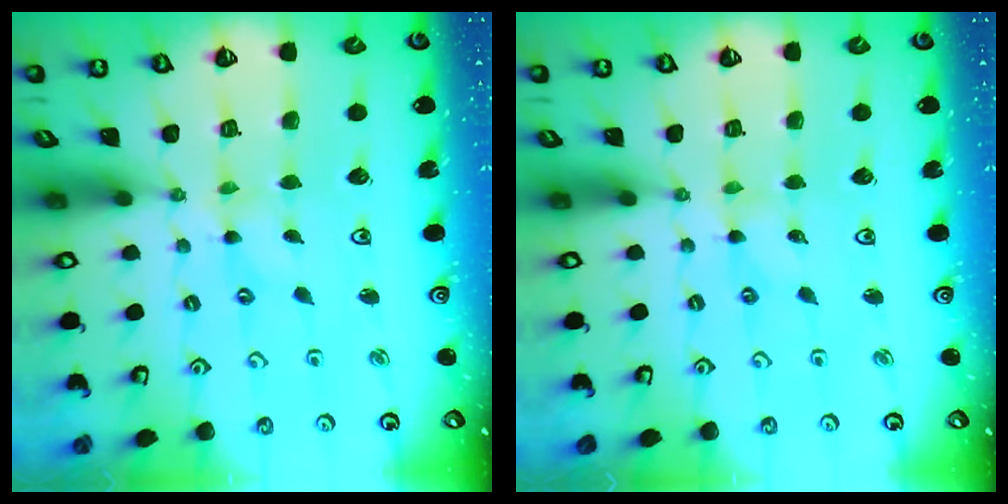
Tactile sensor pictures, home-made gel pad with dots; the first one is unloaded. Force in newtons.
{"total": 0.0}